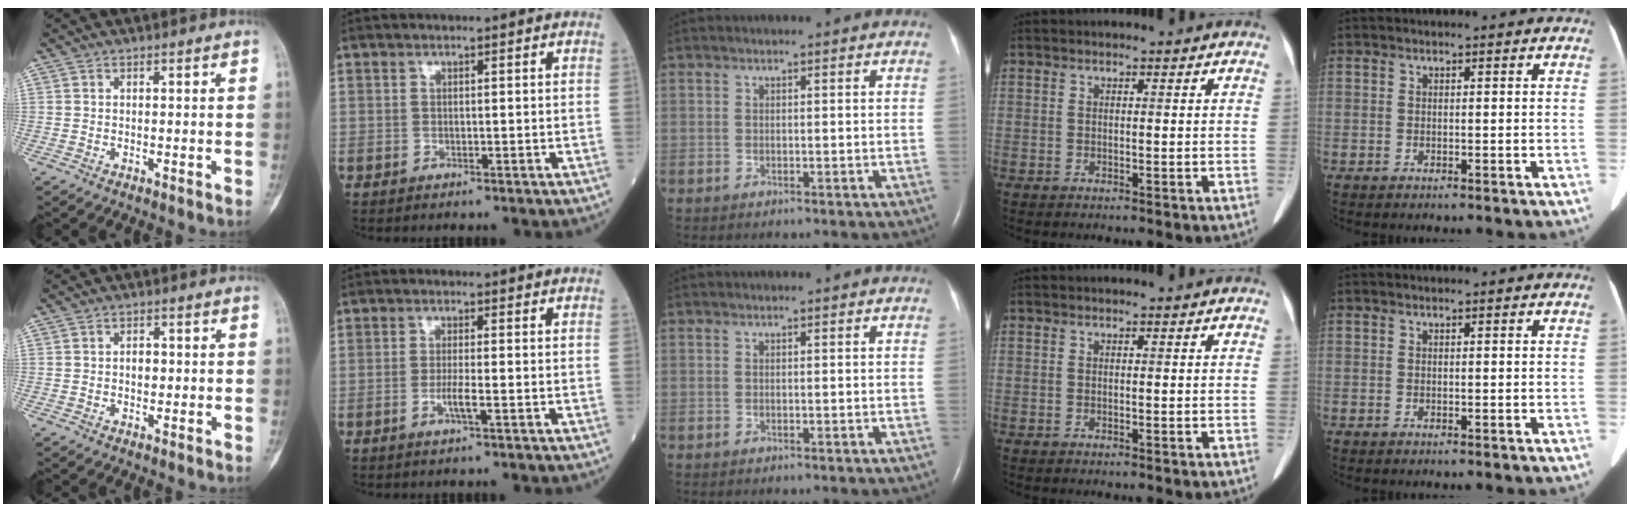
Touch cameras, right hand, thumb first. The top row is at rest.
{"thumb": {"total": 2.2, "force": [0.0, 1.6, 1.6], "torque": [-0.012, 0.003, -0.001]}, "index": {"total": 2.3, "force": [-0.9, -0.1, 2.2], "torque": [-0.045, -0.003, -0.017]}}